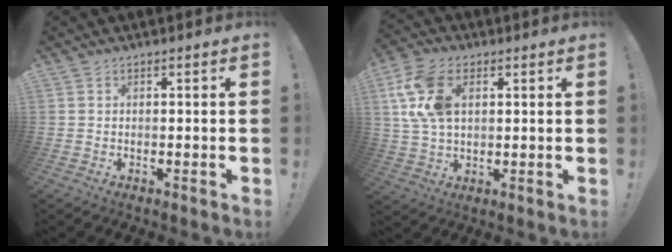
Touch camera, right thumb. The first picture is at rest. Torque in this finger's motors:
{"motor_torque": [0.12, 1.04, 1.37, 0.59, 0.16]}